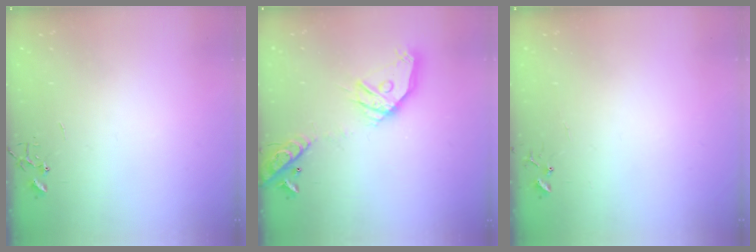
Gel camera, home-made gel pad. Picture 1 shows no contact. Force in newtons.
{"total": 18.8, "press": 18.6, "slide": 3.0}
{"total": 5.6, "press": 5.6, "slide": 0.4}